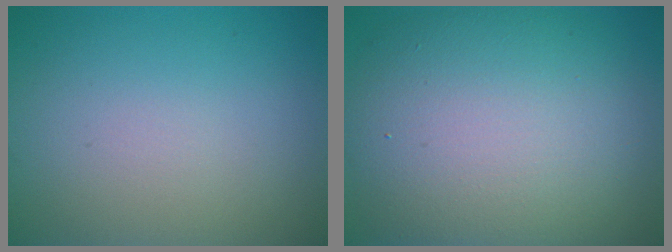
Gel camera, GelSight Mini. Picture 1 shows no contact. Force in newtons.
{"total": 12.6, "press": 12.6, "slide": 0.7}